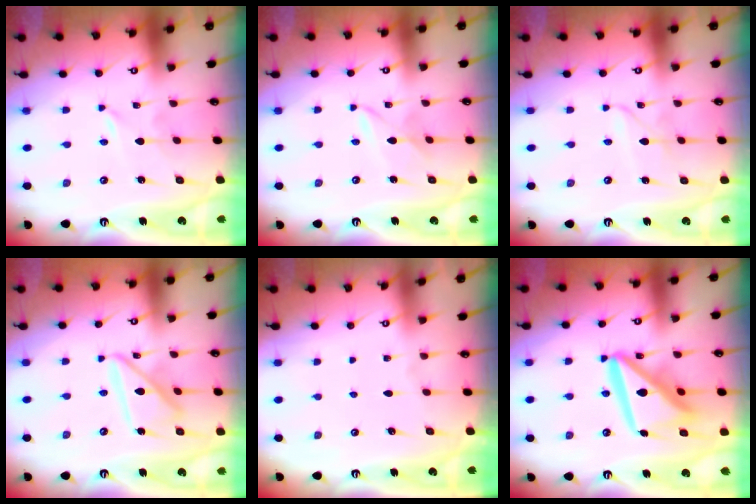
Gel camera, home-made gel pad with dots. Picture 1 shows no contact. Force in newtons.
{"total": 2.6, "press": 2.6, "slide": 0.2}
{"total": 2.4, "press": 2.4, "slide": 0.2}
{"total": 14.1, "press": 14.0, "slide": 1.4}
{"total": 0.0}
{"total": 16.9, "press": 16.8, "slide": 2.1}